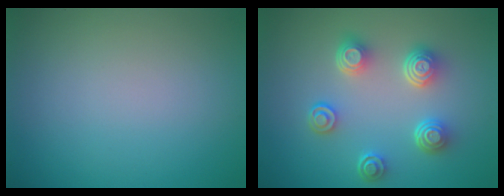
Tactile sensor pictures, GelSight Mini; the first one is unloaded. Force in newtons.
{"total": 4.7, "press": 3.5, "slide": 3.1}